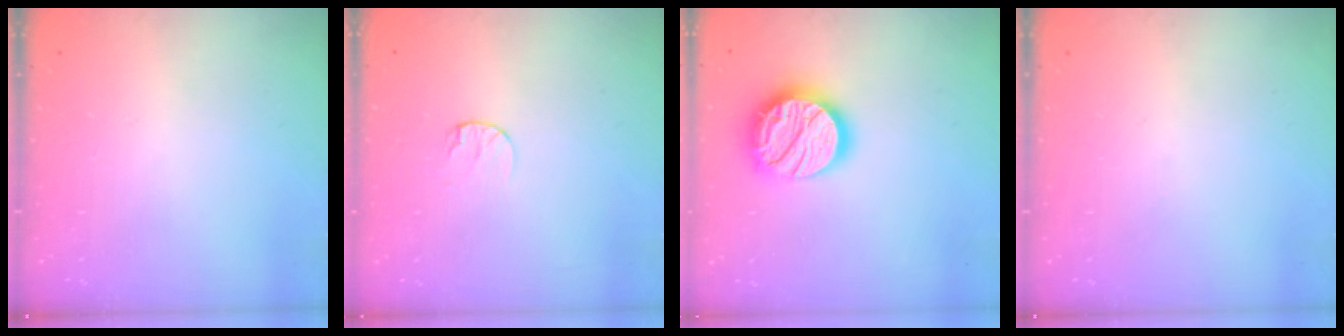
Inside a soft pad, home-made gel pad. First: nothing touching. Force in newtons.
{"total": 5.7, "press": 5.6, "slide": 0.6}
{"total": 18.9, "press": 18.8, "slide": 1.4}
{"total": 0.0}